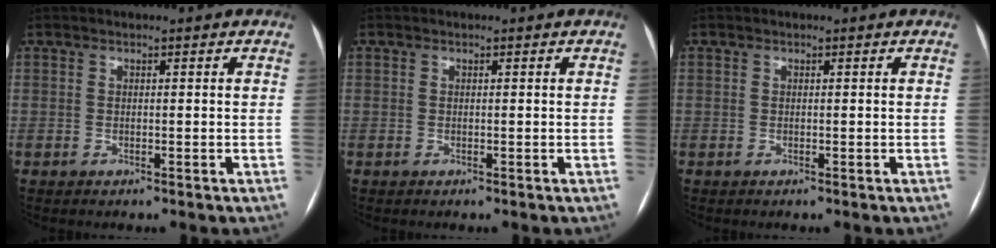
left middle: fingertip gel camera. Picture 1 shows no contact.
{"total": 0.0}
{"total": 0.0}